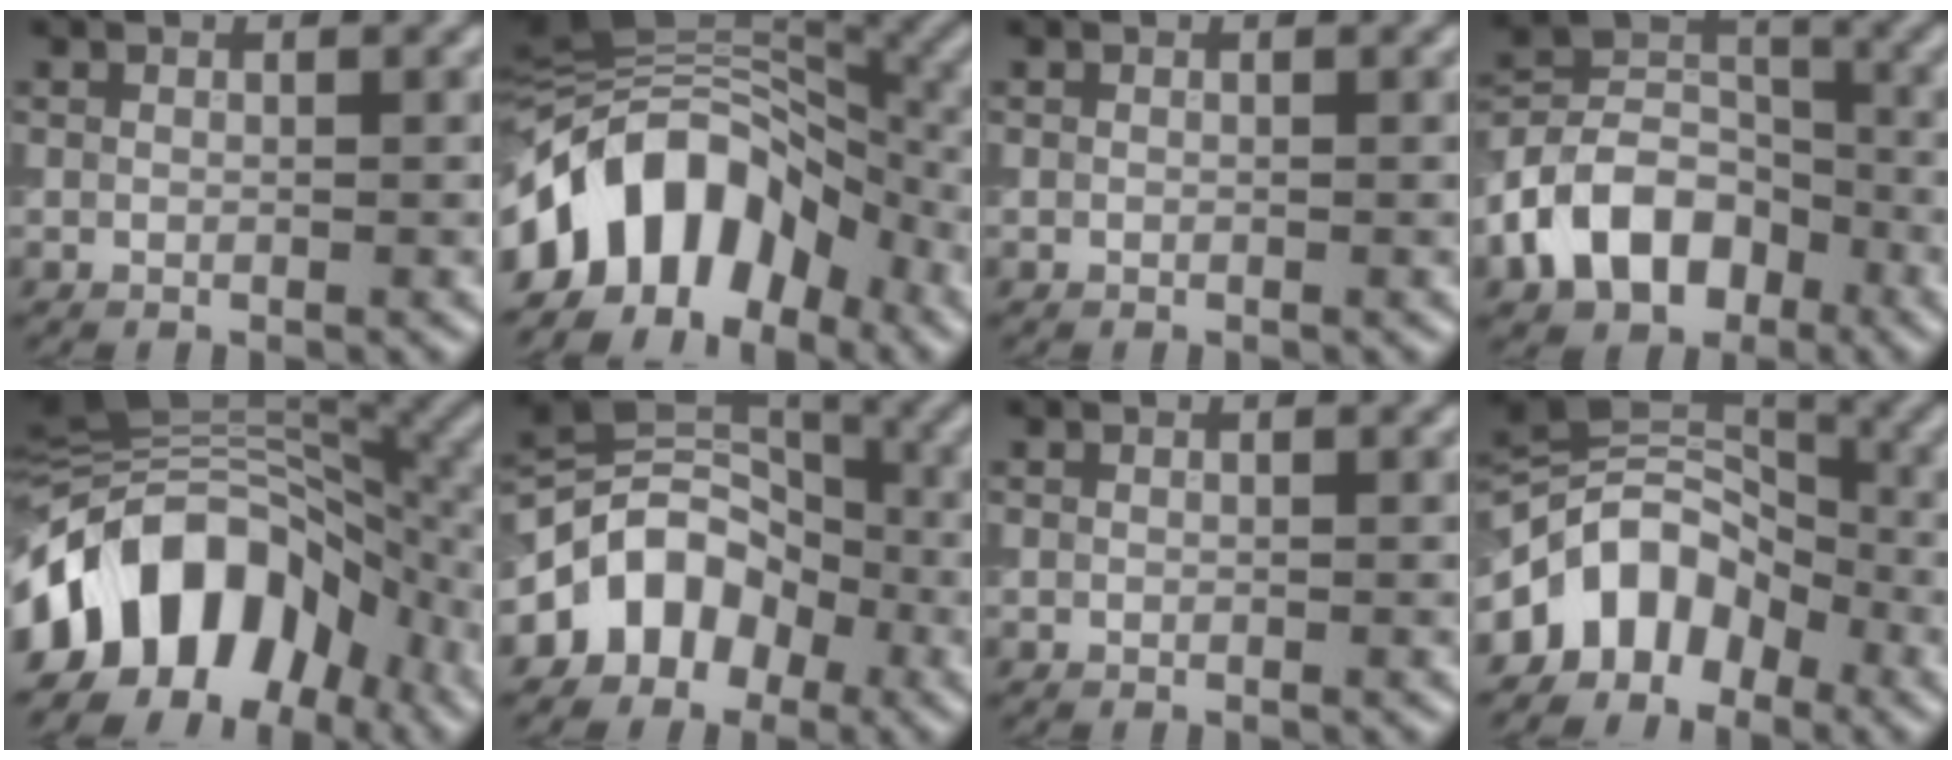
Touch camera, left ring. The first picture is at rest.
{"total": 11.4, "force": [-5.3, 7.4, 7.0], "torque": [-0.098, 0.027, -0.109]}
{"total": 0.0}
{"total": 8.6, "force": [-3.9, 6.1, 4.7], "torque": [-0.082, 0.008, -0.088]}
{"total": 12.6, "force": [-5.5, 8.3, 7.7], "torque": [-0.112, 0.025, -0.112]}
{"total": 6.5, "force": [-2.8, 5.1, 2.9], "torque": [-0.020, 0.011, -0.061]}
{"total": 0.0}
{"total": 6.9, "force": [-3.4, 4.8, 3.5], "torque": [-0.036, 0.014, -0.075]}